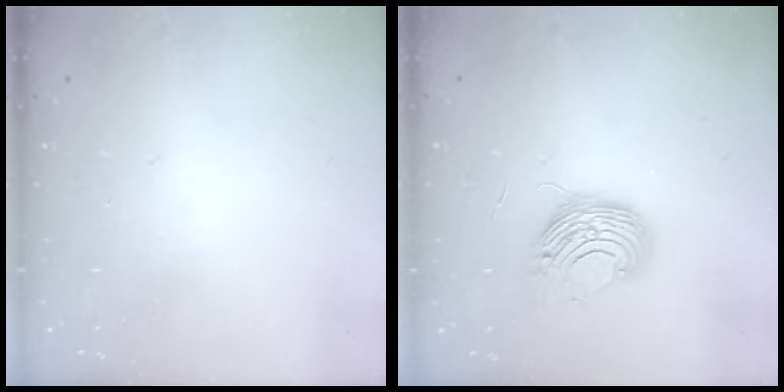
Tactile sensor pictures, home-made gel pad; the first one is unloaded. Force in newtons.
{"total": 9.7, "press": 9.7, "slide": 0.1}